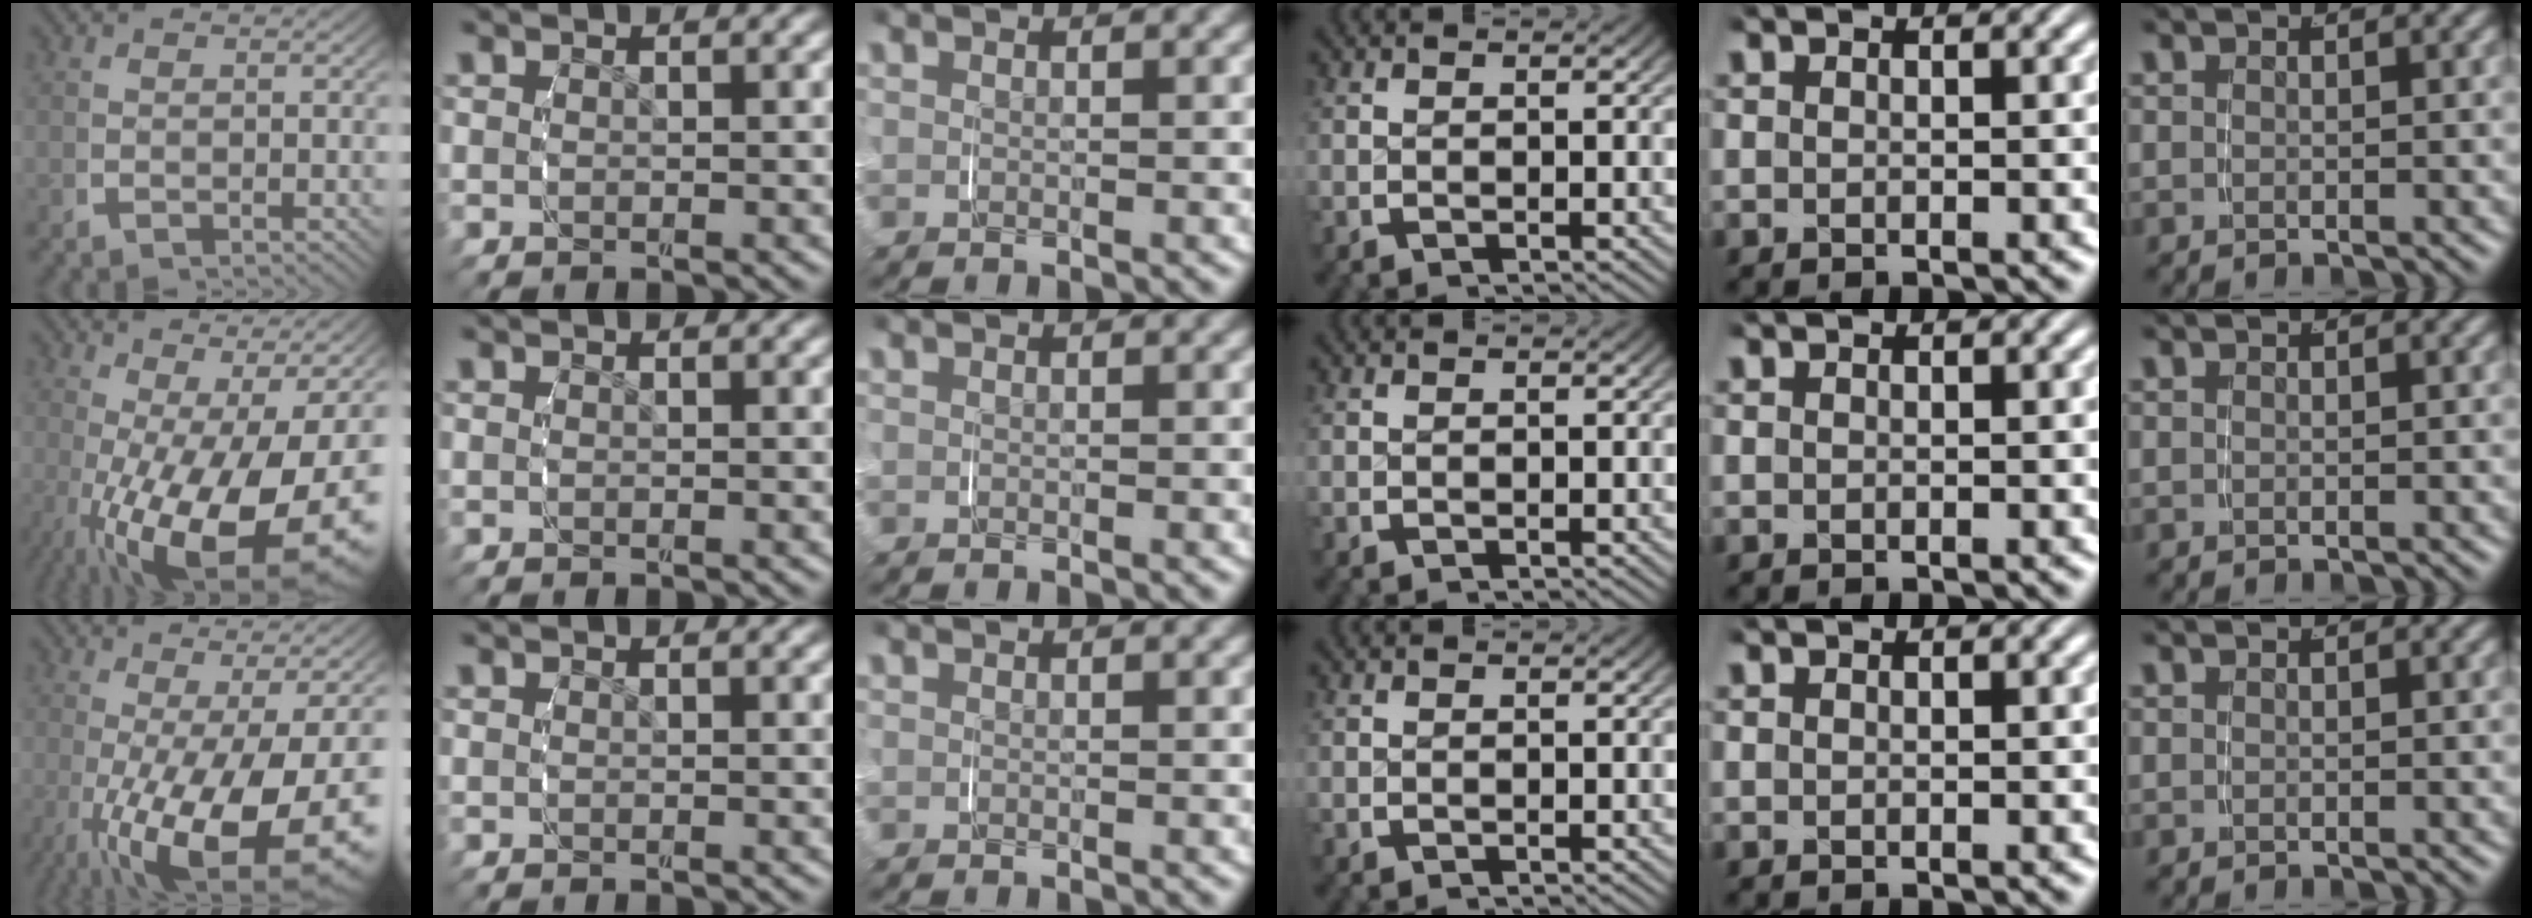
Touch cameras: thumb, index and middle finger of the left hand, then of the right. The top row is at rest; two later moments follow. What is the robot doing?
{"motion": "grasp_and_lifting", "object": "glasses case"}